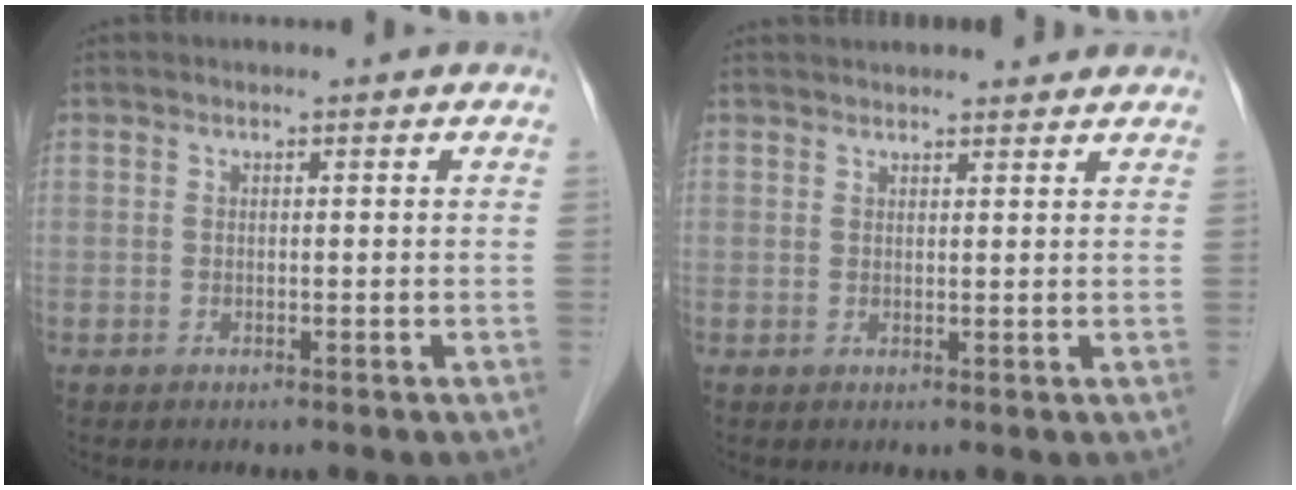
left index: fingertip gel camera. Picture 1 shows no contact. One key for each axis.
{"total": 8.6, "fx": 8.0, "fy": 1.8, "fz": 2.7, "tx": -0.030, "ty": 0.032, "tz": 0.097}